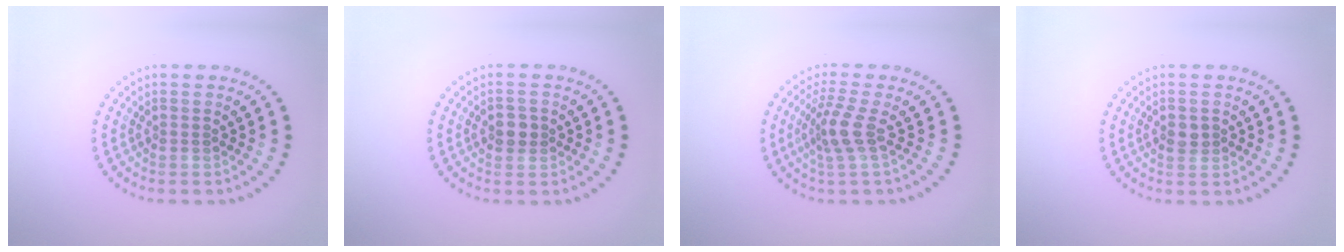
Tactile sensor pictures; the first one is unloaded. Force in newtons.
{"total": 1.8, "press": 1.8, "slide": 0.4}
{"total": 2.9, "press": 2.1, "slide": 1.9}
{"total": 1.3, "press": 1.3, "slide": 0.1}